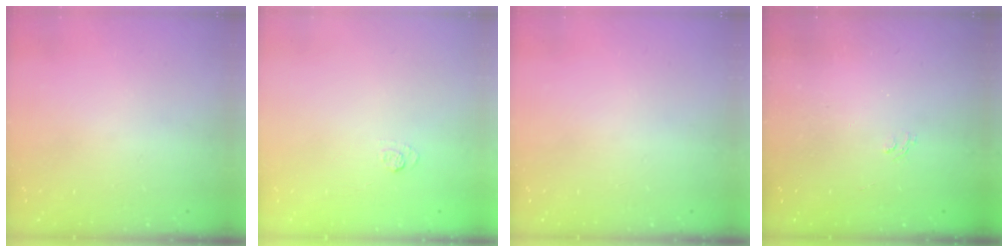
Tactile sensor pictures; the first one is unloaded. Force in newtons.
{"total": 5.3, "press": 5.2, "slide": 1.2}
{"total": 0.0}
{"total": 1.4, "press": 0.7, "slide": 1.1}